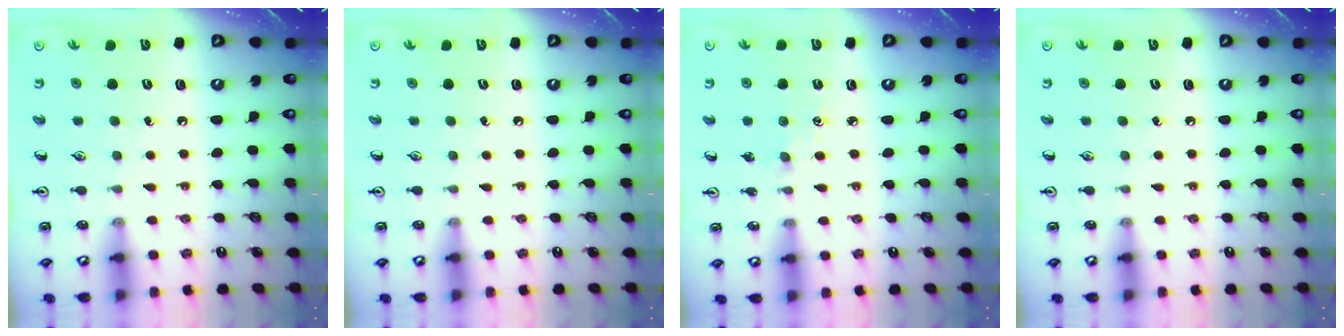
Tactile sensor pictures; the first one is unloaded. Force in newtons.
{"total": 0.0}
{"total": 2.0, "press": 2.0, "slide": 0.3}
{"total": 0.0}